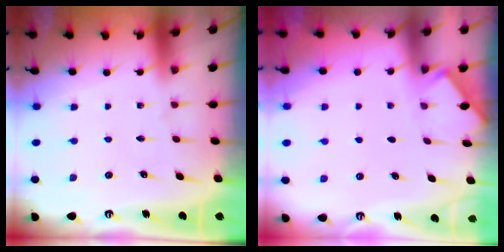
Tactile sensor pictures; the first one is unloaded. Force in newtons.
{"total": 2.0, "press": 2.0, "slide": 0.3}